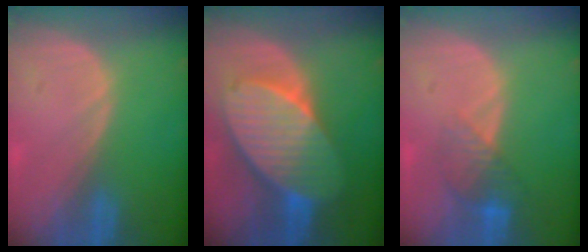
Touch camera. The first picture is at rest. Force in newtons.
{"total": 10.7, "press": 10.7, "slide": 0.6}
{"total": 4.2, "press": 3.8, "slide": 1.7}